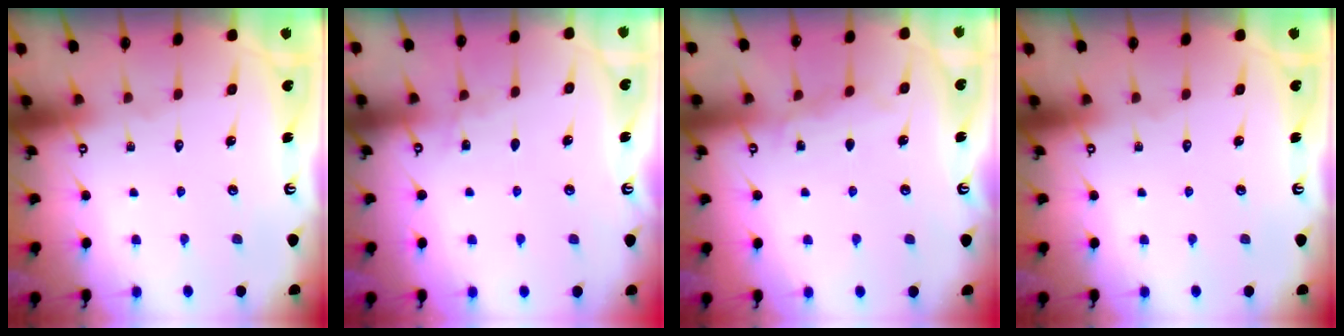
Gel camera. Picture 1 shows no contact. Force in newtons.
{"total": 3.2, "press": 3.2, "slide": 0.4}
{"total": 5.2, "press": 5.2, "slide": 0.2}
{"total": 0.0}